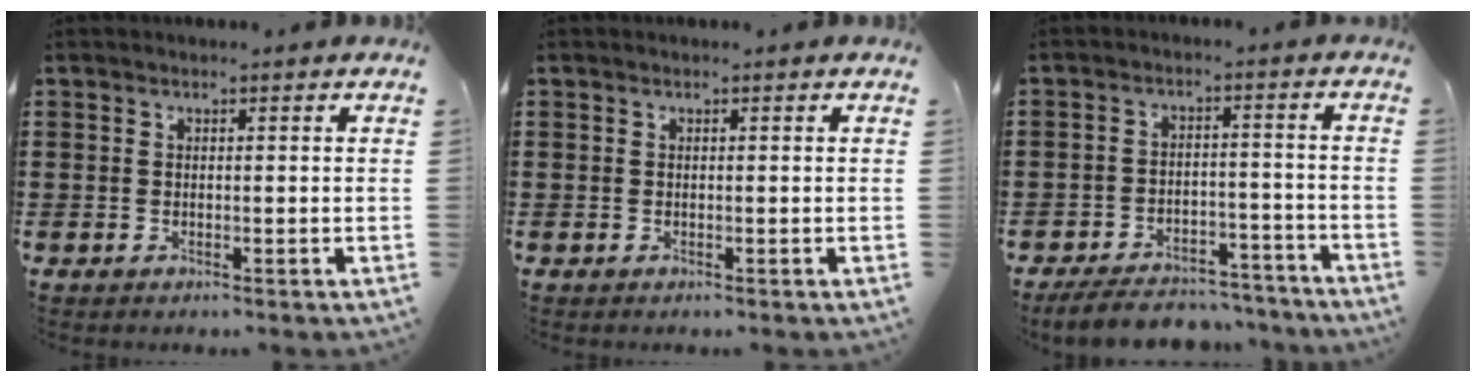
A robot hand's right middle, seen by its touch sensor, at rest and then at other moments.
{"total": 0.0}
{"total": 6.4, "force": [-6.1, 1.3, 1.4], "torque": [-0.020, 0.017, -0.118]}